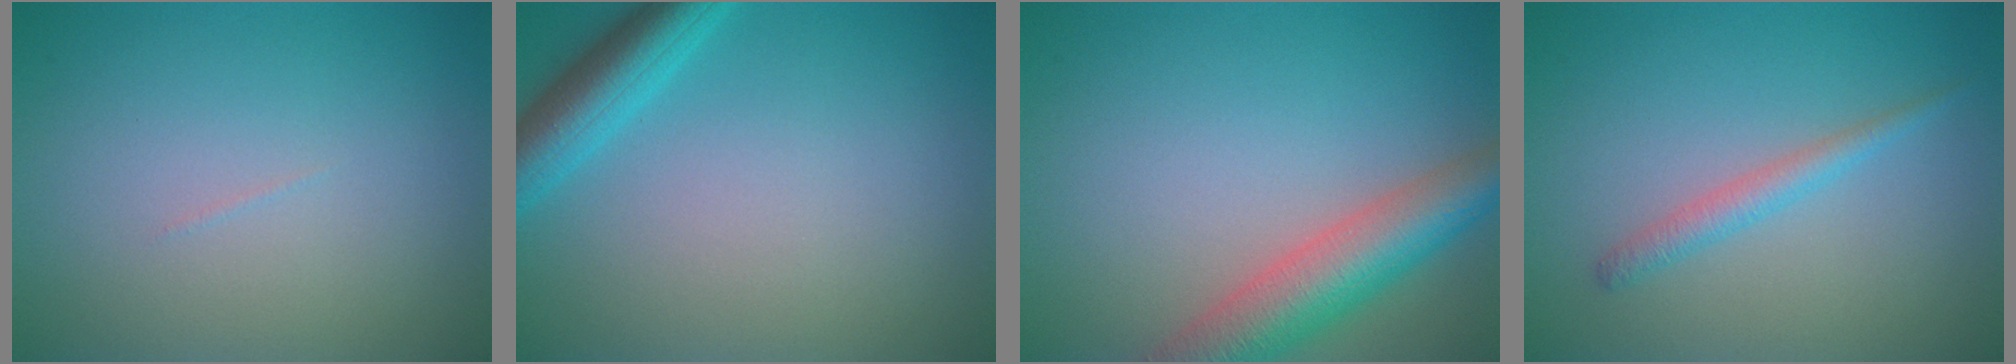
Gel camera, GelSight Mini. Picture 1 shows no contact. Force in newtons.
{"total": 4.2, "press": 4.2, "slide": 0.3}
{"total": 6.7, "press": 6.7, "slide": 0.2}
{"total": 1.7, "press": 1.7, "slide": 0.1}